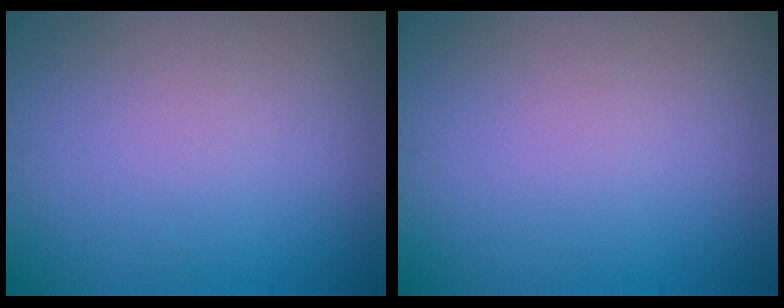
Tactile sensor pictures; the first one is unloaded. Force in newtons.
{"total": 0.0}